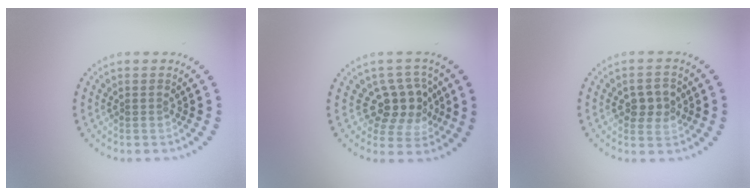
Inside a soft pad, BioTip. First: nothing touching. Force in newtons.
{"total": 4.0, "press": 3.5, "slide": 1.8}
{"total": 2.8, "press": 2.8, "slide": 0.3}